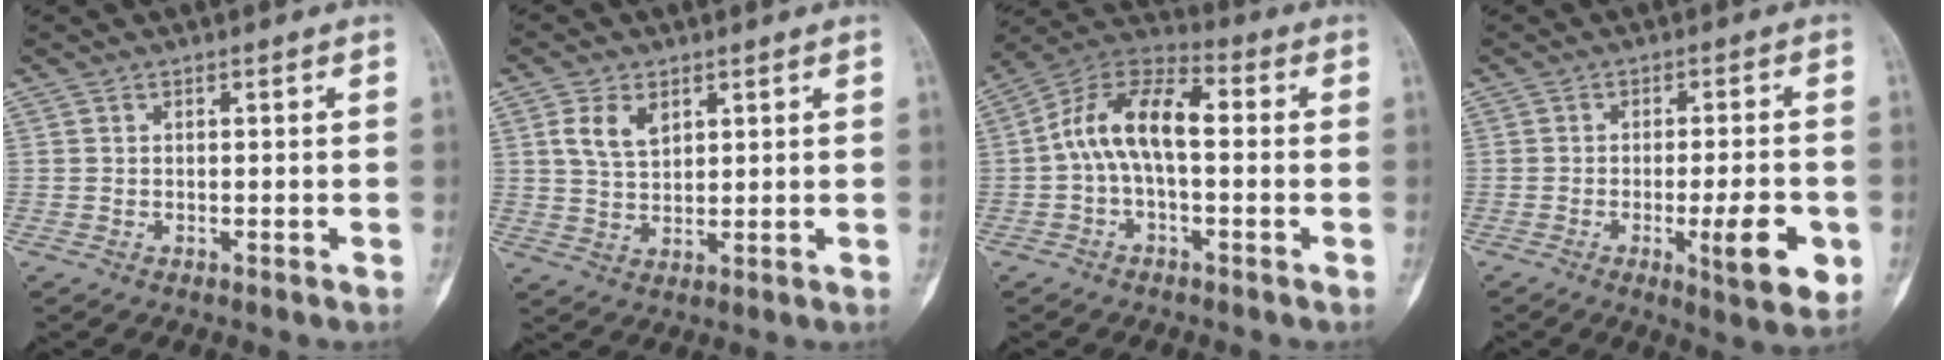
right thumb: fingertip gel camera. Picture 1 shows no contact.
{"total": 5.7, "force": [2.5, 3.5, 3.8], "torque": [-0.062, -0.009, 0.052]}
{"total": 12.3, "force": [-0.1, 6.1, 10.6], "torque": [-0.186, 0.045, -0.015]}
{"total": 9.9, "force": [-3.0, 2.1, 9.2], "torque": [-0.124, -0.003, -0.039]}